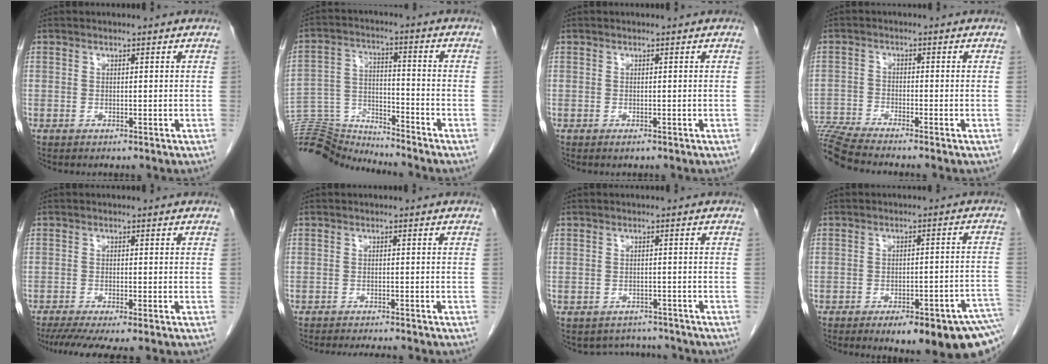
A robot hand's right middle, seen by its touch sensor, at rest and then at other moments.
{"total": 14.0, "force": [-14.0, -0.2, 0.9], "torque": [-0.018, 0.022, -0.253]}
{"total": 0.5, "force": [-0.4, 0.1, 0.3], "torque": [-0.007, -0.001, -0.004]}
{"total": 9.0, "force": [-8.3, -1.5, 3.2], "torque": [-0.058, -0.013, -0.151]}
{"total": 8.3, "force": [-6.8, 0.4, 4.7], "torque": [-0.063, -0.015, -0.107]}
{"total": 8.6, "force": [-7.9, 1.0, 3.3], "torque": [-0.041, -0.013, -0.105]}
{"total": 4.4, "force": [-4.0, 1.7, -0.7], "torque": [0.011, 0.018, -0.051]}
{"total": 17.2, "force": [-11.9, 2.4, 12.2], "torque": [-0.083, 0.008, -0.148]}